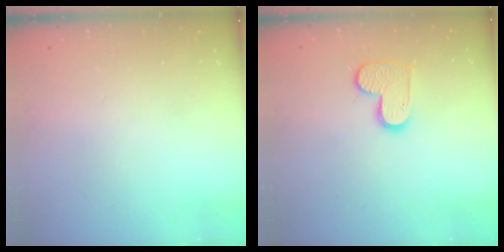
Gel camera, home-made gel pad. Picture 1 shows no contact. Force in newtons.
{"total": 10.0, "press": 10.0, "slide": 0.9}